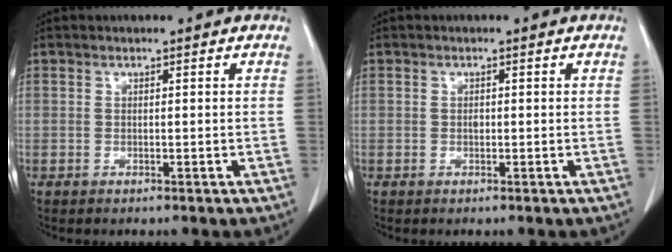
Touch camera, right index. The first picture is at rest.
{"total": 1.1, "force": [-0.1, 0.4, 1.0], "torque": [-0.020, 0.001, -0.003]}